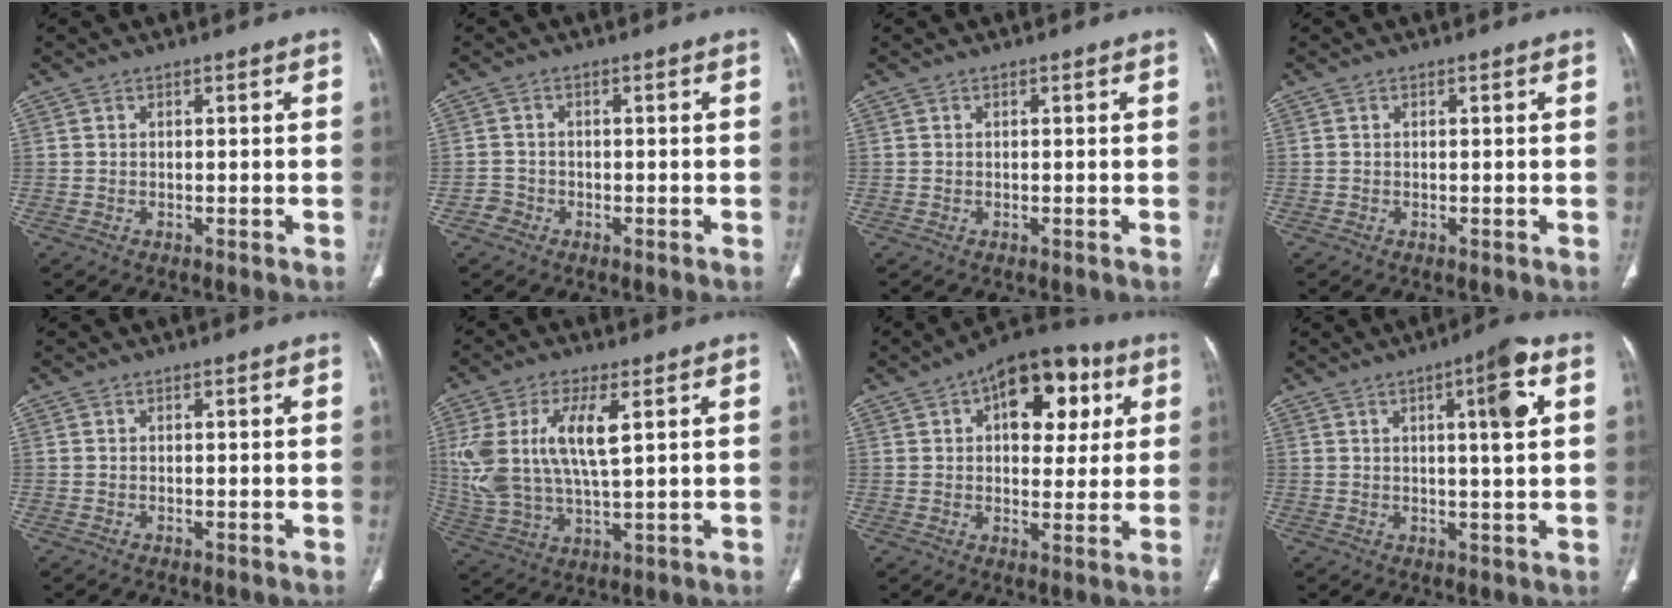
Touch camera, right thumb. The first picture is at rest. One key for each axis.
{"total": 2.0, "fx": -1.2, "fy": 1.6, "fz": 0.0, "tx": 0.000, "ty": 0.010, "tz": -0.028}
{"total": 0.0}
{"total": 0.0}
{"total": 0.0}
{"total": 14.9, "fx": 3.7, "fy": 6.2, "fz": 13.0, "tx": -0.289, "ty": -0.006, "tz": 0.081}
{"total": 16.0, "fx": 5.5, "fy": 9.2, "fz": 11.8, "tx": -0.109, "ty": 0.005, "tz": 0.073}
{"total": 8.1, "fx": 2.3, "fy": 1.3, "fz": 7.7, "tx": -0.113, "ty": 0.002, "tz": 0.031}